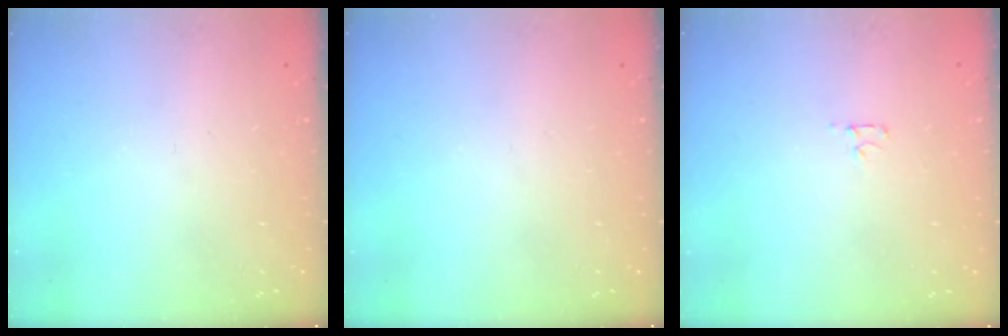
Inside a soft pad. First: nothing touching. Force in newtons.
{"total": 0.0}
{"total": 2.7, "press": 2.7, "slide": 0.3}